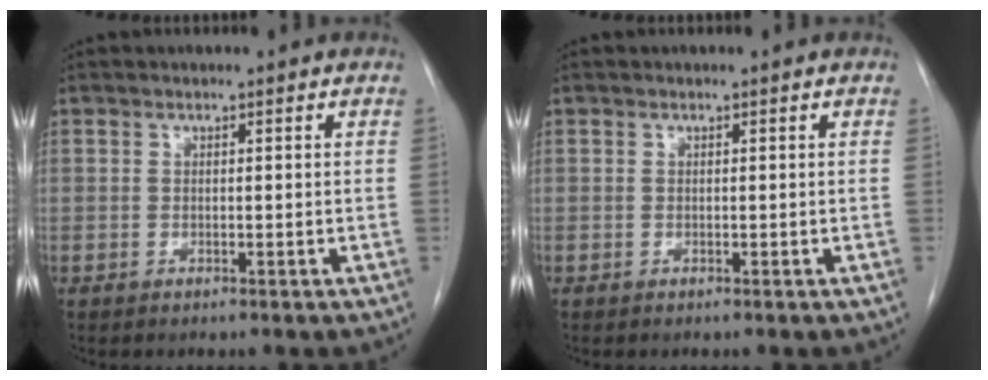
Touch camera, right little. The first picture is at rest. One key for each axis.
{"total": 0.0}